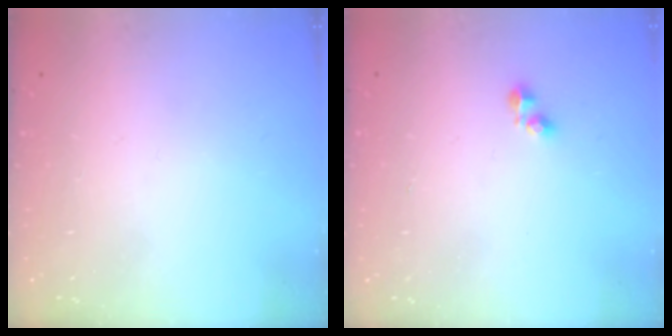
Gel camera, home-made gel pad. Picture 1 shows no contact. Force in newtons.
{"total": 2.5, "press": 2.5, "slide": 0.4}